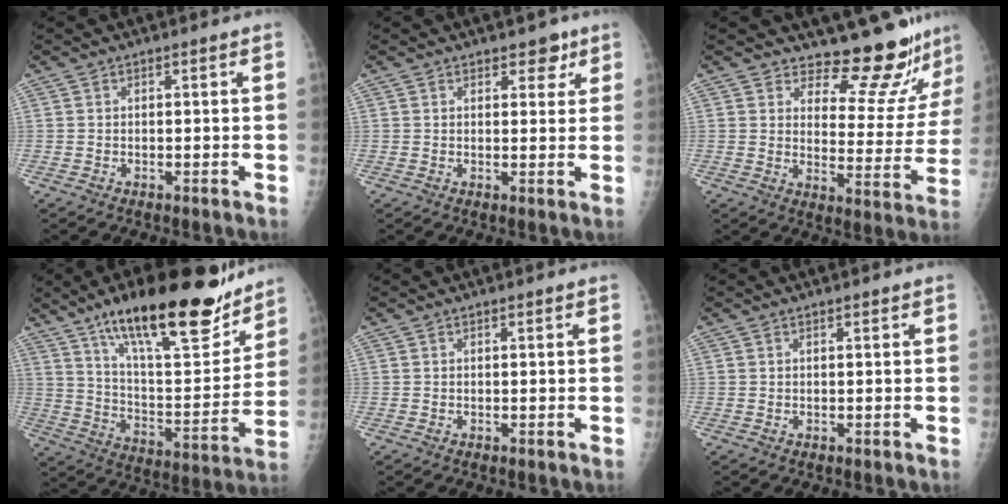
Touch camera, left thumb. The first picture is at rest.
{"total": 3.5, "force": [2.2, 2.1, 1.7], "torque": [0.005, -0.010, 0.028]}
{"total": 13.7, "force": [13.1, 3.1, 2.5], "torque": [0.008, -0.138, 0.160]}
{"total": 25.2, "force": [17.6, 7.5, 16.4], "torque": [-0.214, -0.078, 0.284]}
{"total": 0.0}
{"total": 0.0}